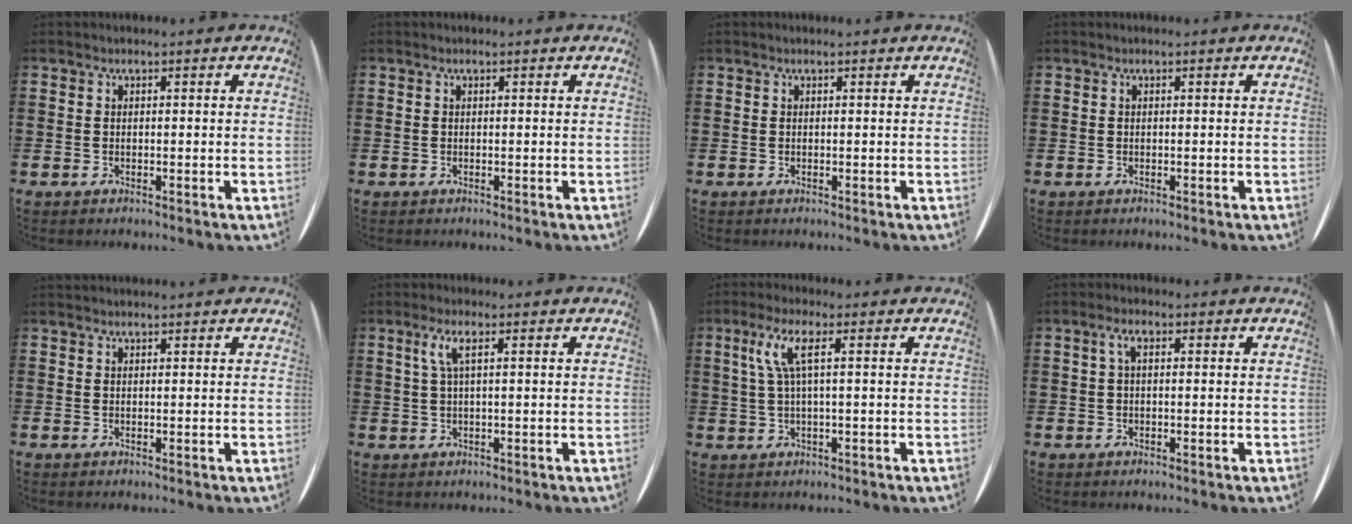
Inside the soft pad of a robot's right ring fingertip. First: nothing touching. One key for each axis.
{"total": 0.0}
{"total": 0.0}
{"total": 0.0}
{"total": 0.6, "fx": 0.6, "fy": -0.1, "fz": 0.0, "tx": 0.001, "ty": 0.001, "tz": 0.012}
{"total": 2.4, "fx": 0.8, "fy": 0.3, "fz": 2.2, "tx": -0.047, "ty": 0.004, "tz": 0.012}
{"total": 4.2, "fx": 1.1, "fy": 0.5, "fz": 4.0, "tx": -0.089, "ty": 0.000, "tz": 0.014}
{"total": 1.8, "fx": 0.2, "fy": 0.7, "fz": 1.6, "tx": -0.034, "ty": 0.007, "tz": 0.002}